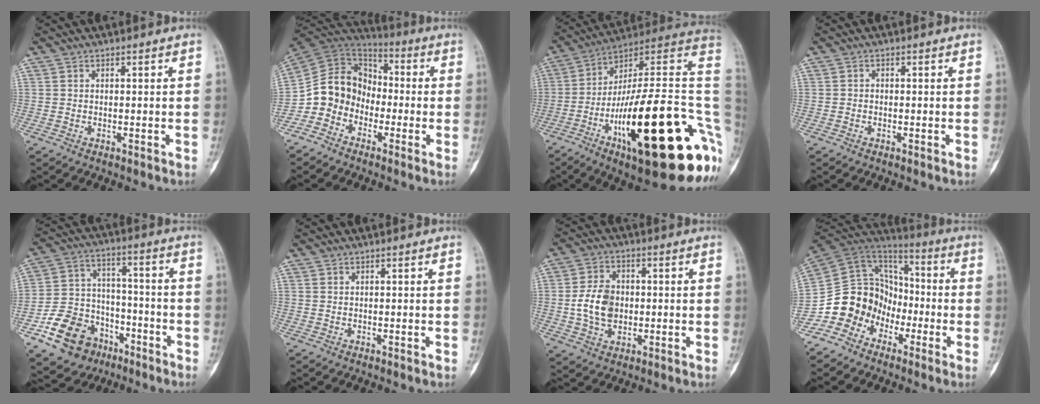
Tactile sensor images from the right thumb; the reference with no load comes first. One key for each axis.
{"total": 12.7, "fx": -4.5, "fy": 10.8, "fz": 4.9, "tx": -0.065, "ty": 0.076, "tz": -0.094}
{"total": 35.4, "fx": -8.0, "fy": 10.4, "fz": 32.8, "tx": -0.396, "ty": 0.064, "tz": -0.121}
{"total": 0.7, "fx": -0.4, "fy": 0.5, "fz": 0.2, "tx": 0.003, "ty": 0.004, "tz": -0.013}
{"total": 15.8, "fx": -8.3, "fy": 12.0, "fz": 6.2, "tx": -0.087, "ty": 0.078, "tz": -0.133}
{"total": 0.0}
{"total": 8.8, "fx": -0.5, "fy": 6.5, "fz": 5.9, "tx": -0.088, "ty": 0.008, "tz": -0.012}
{"total": 15.0, "fx": -7.8, "fy": 12.2, "fz": 4.1, "tx": -0.050, "ty": 0.101, "tz": -0.148}